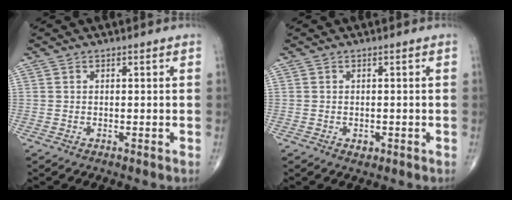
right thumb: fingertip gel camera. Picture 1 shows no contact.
{"total": 1.1, "force": [-0.4, 0.8, 0.7], "torque": [-0.007, 0.000, -0.003]}